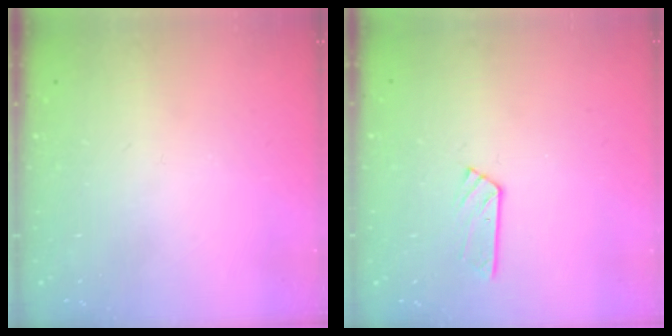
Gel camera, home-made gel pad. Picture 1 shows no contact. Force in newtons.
{"total": 3.9, "press": 3.9, "slide": 0.5}